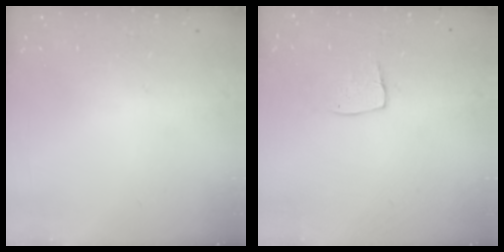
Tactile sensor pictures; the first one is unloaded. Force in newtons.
{"total": 5.9, "press": 5.9, "slide": 0.4}